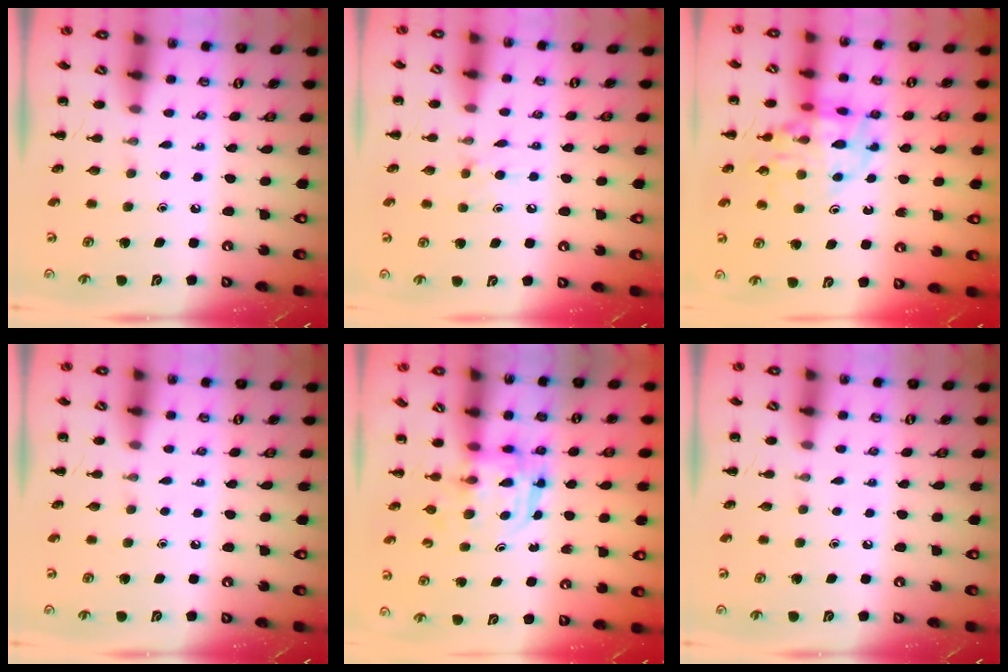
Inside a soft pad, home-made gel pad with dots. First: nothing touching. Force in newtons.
{"total": 5.7, "press": 5.4, "slide": 2.0}
{"total": 15.6, "press": 15.4, "slide": 2.2}
{"total": 0.0}
{"total": 3.1, "press": 3.1, "slide": 0.2}
{"total": 0.0}